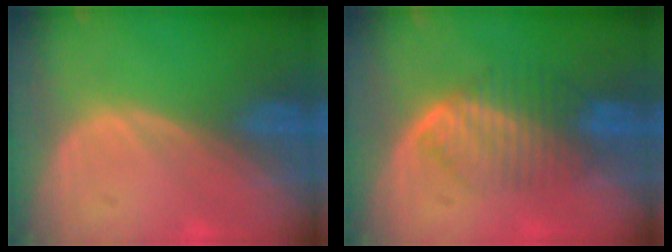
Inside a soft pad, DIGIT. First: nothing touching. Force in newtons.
{"total": 6.5, "press": 6.2, "slide": 1.8}